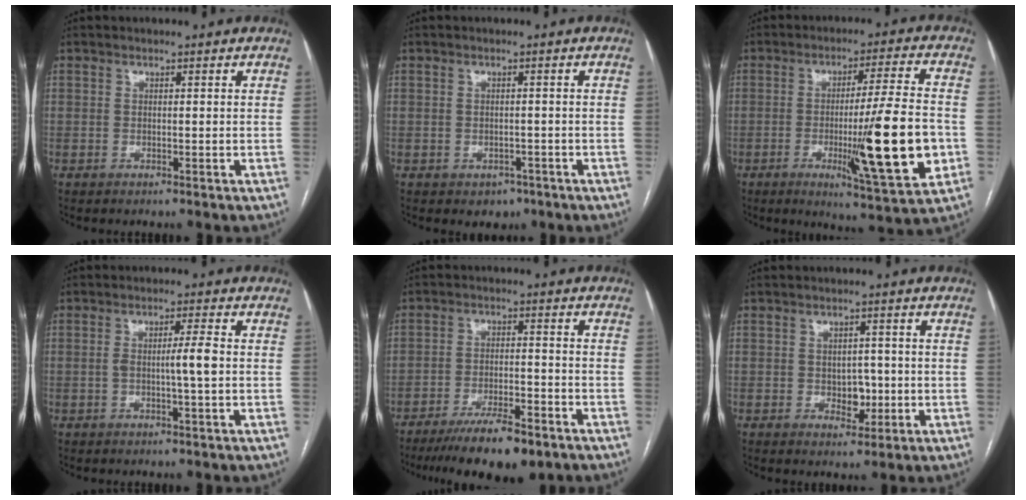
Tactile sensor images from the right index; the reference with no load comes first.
{"total": 2.7, "force": [-1.4, 2.0, 0.9], "torque": [-0.003, 0.006, -0.009]}
{"total": 16.8, "force": [-3.6, 0.4, 16.4], "torque": [-0.250, -0.024, -0.054]}
{"total": 3.9, "force": [-0.3, -0.3, 3.9], "torque": [-0.069, 0.002, -0.005]}
{"total": 11.6, "force": [-8.6, 2.6, 7.5], "torque": [-0.116, -0.017, -0.138]}
{"total": 3.5, "force": [-0.6, 2.4, 2.5], "torque": [-0.028, 0.003, -0.003]}